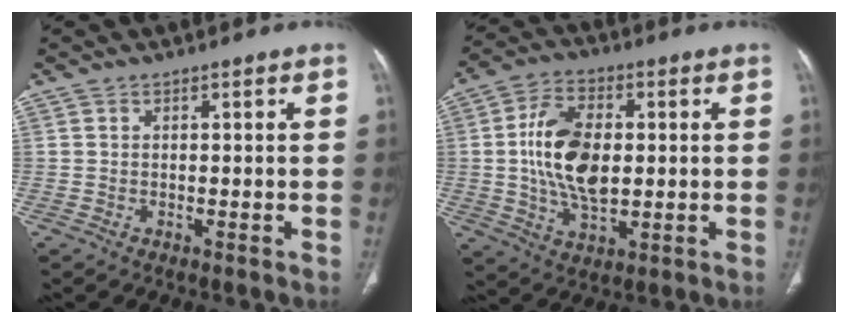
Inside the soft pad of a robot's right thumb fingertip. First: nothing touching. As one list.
[{"total": 13.7, "force": [0.8, 7.9, 11.2], "torque": [-0.200, 0.001, 0.017]}]